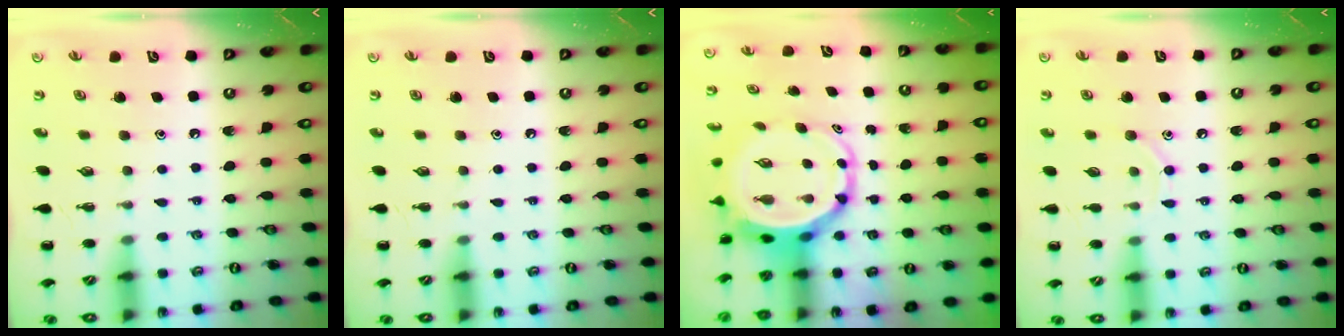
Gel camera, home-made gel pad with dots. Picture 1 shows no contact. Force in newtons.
{"total": 0.0}
{"total": 7.2, "press": 6.9, "slide": 2.2}
{"total": 5.5, "press": 5.3, "slide": 1.3}